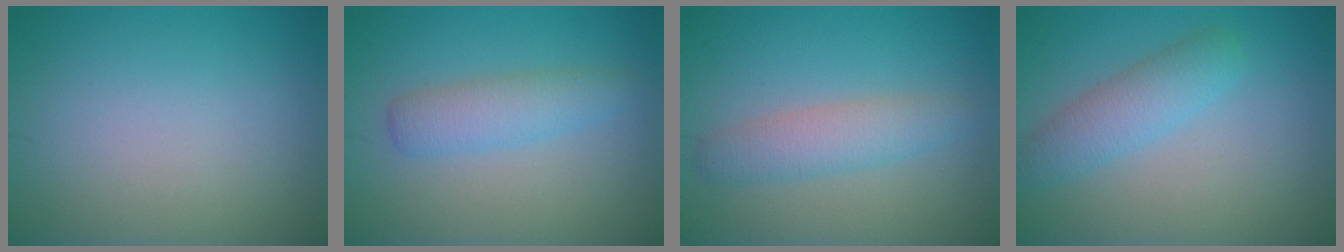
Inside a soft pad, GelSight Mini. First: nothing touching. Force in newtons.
{"total": 2.9, "press": 2.9, "slide": 0.1}
{"total": 3.0, "press": 3.0, "slide": 0.1}
{"total": 3.3, "press": 3.3, "slide": 0.0}